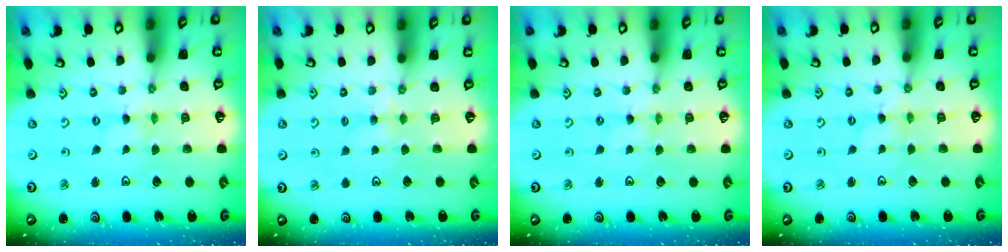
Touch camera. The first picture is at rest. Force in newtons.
{"total": 4.0, "press": 4.0, "slide": 0.5}
{"total": 1.1, "press": 1.1, "slide": 0.2}
{"total": 0.0}